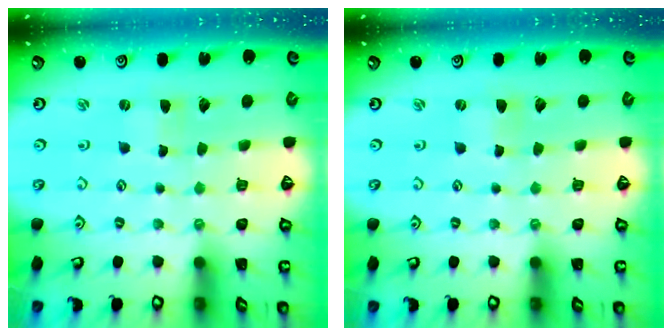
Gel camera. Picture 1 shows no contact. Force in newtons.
{"total": 0.0}